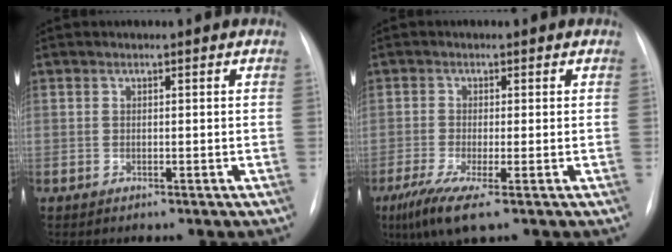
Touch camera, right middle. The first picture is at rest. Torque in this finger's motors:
{"motor_torque": [0.81, -0.57, 0.42, 0.11]}